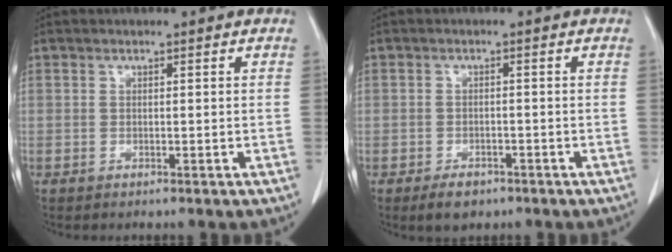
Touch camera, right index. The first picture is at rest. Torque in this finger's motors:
{"motor_torque": [-1.22, 0.49, -0.68, -0.21]}